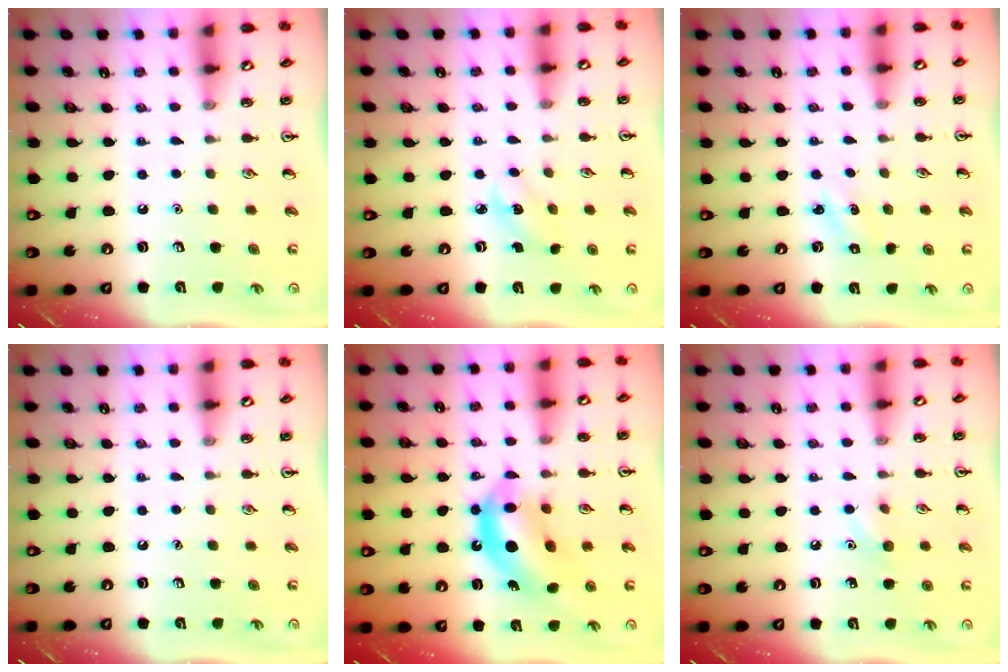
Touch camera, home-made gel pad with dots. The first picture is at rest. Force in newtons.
{"total": 2.7, "press": 2.6, "slide": 0.9}
{"total": 1.4, "press": 1.3, "slide": 0.6}
{"total": 0.0}
{"total": 12.4, "press": 11.9, "slide": 3.6}
{"total": 6.2, "press": 6.0, "slide": 1.6}